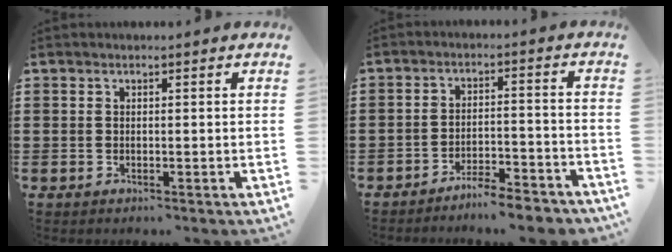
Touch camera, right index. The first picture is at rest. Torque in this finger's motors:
{"motor_torque": [2.14, 0.00, 0.21, 0.09]}